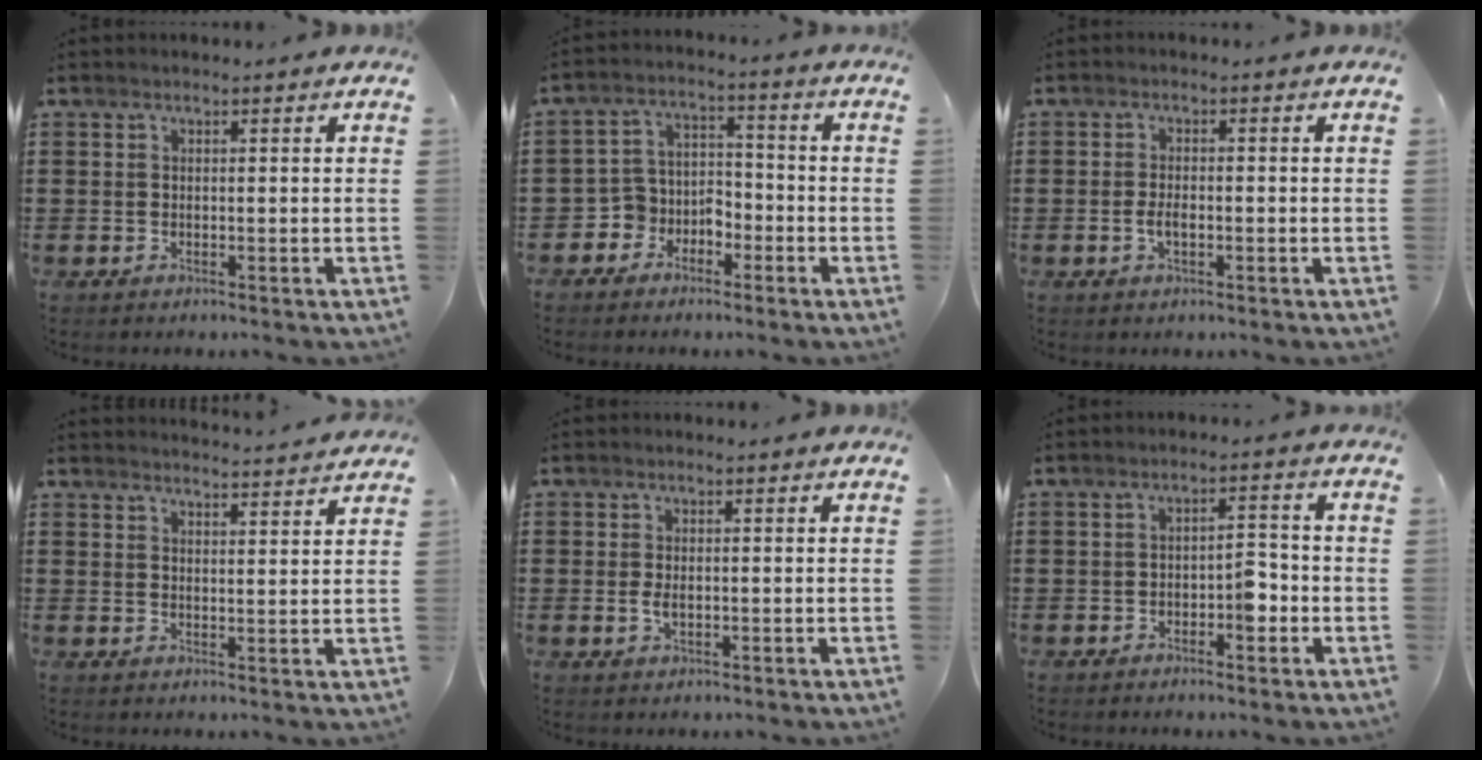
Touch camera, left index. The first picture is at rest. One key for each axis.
{"total": 4.8, "fx": -3.4, "fy": 3.4, "fz": 0.0, "tx": -0.015, "ty": 0.005, "tz": -0.070}
{"total": 2.5, "fx": -0.7, "fy": 1.1, "fz": 2.1, "tx": -0.057, "ty": -0.004, "tz": -0.016}
{"total": 3.1, "fx": 3.0, "fy": -0.5, "fz": 0.0, "tx": -0.009, "ty": -0.018, "tz": 0.055}
{"total": 1.8, "fx": -0.2, "fy": 0.9, "fz": 1.5, "tx": -0.037, "ty": -0.001, "tz": -0.008}
{"total": 3.6, "fx": -1.6, "fy": 1.6, "fz": 2.8, "tx": -0.043, "ty": 0.004, "tz": -0.033}